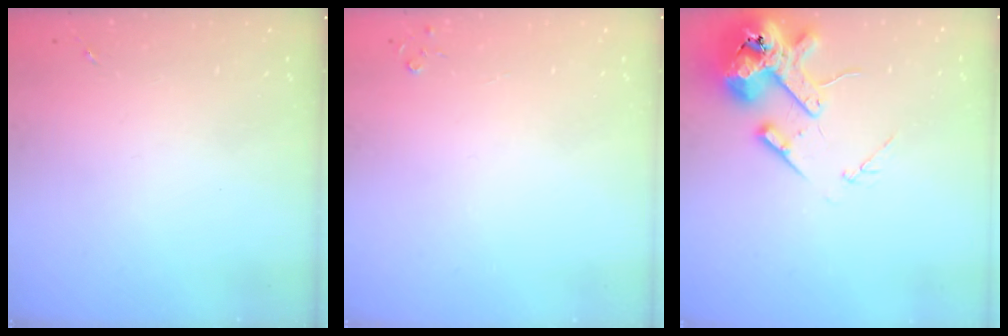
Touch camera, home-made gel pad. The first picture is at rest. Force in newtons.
{"total": 2.7, "press": 2.7, "slide": 0.3}
{"total": 14.6, "press": 14.4, "slide": 2.5}